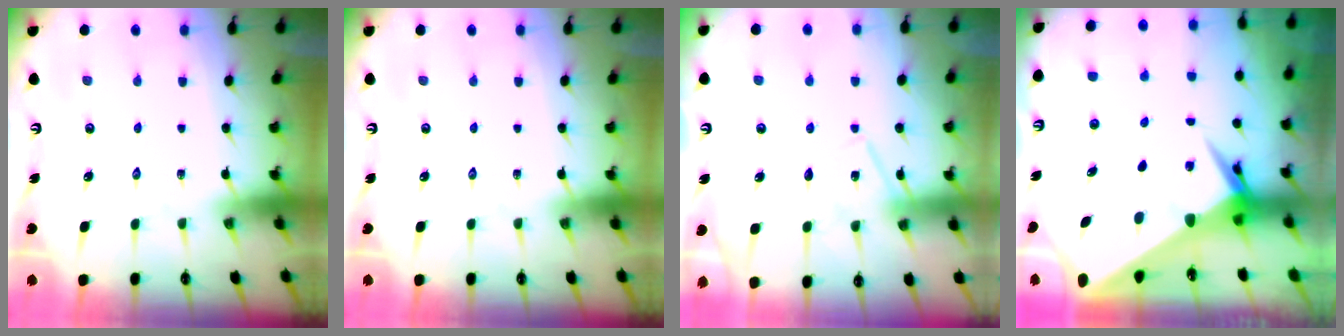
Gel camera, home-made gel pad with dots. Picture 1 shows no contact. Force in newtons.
{"total": 0.0}
{"total": 10.9, "press": 10.9, "slide": 0.9}
{"total": 7.1, "press": 7.1, "slide": 0.5}